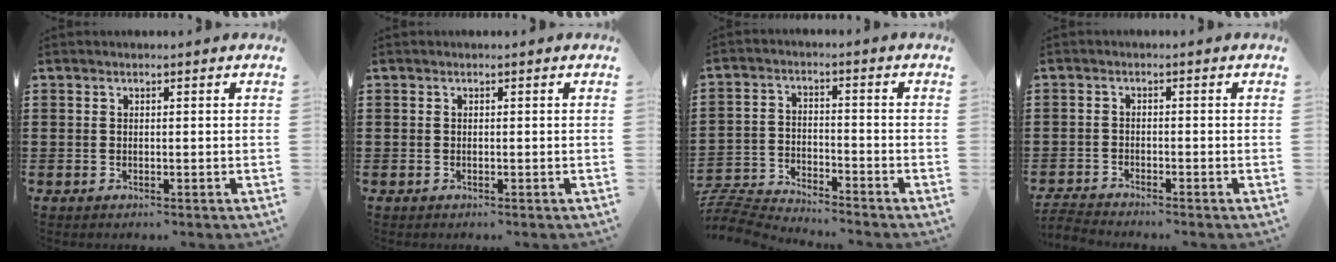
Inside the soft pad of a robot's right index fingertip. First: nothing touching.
{"total": 0.0}
{"total": 5.7, "force": [-5.7, 0.3, 0.4], "torque": [-0.032, -0.001, -0.122]}
{"total": 2.2, "force": [-2.2, 0.0, 0.0], "torque": [-0.005, -0.001, -0.048]}